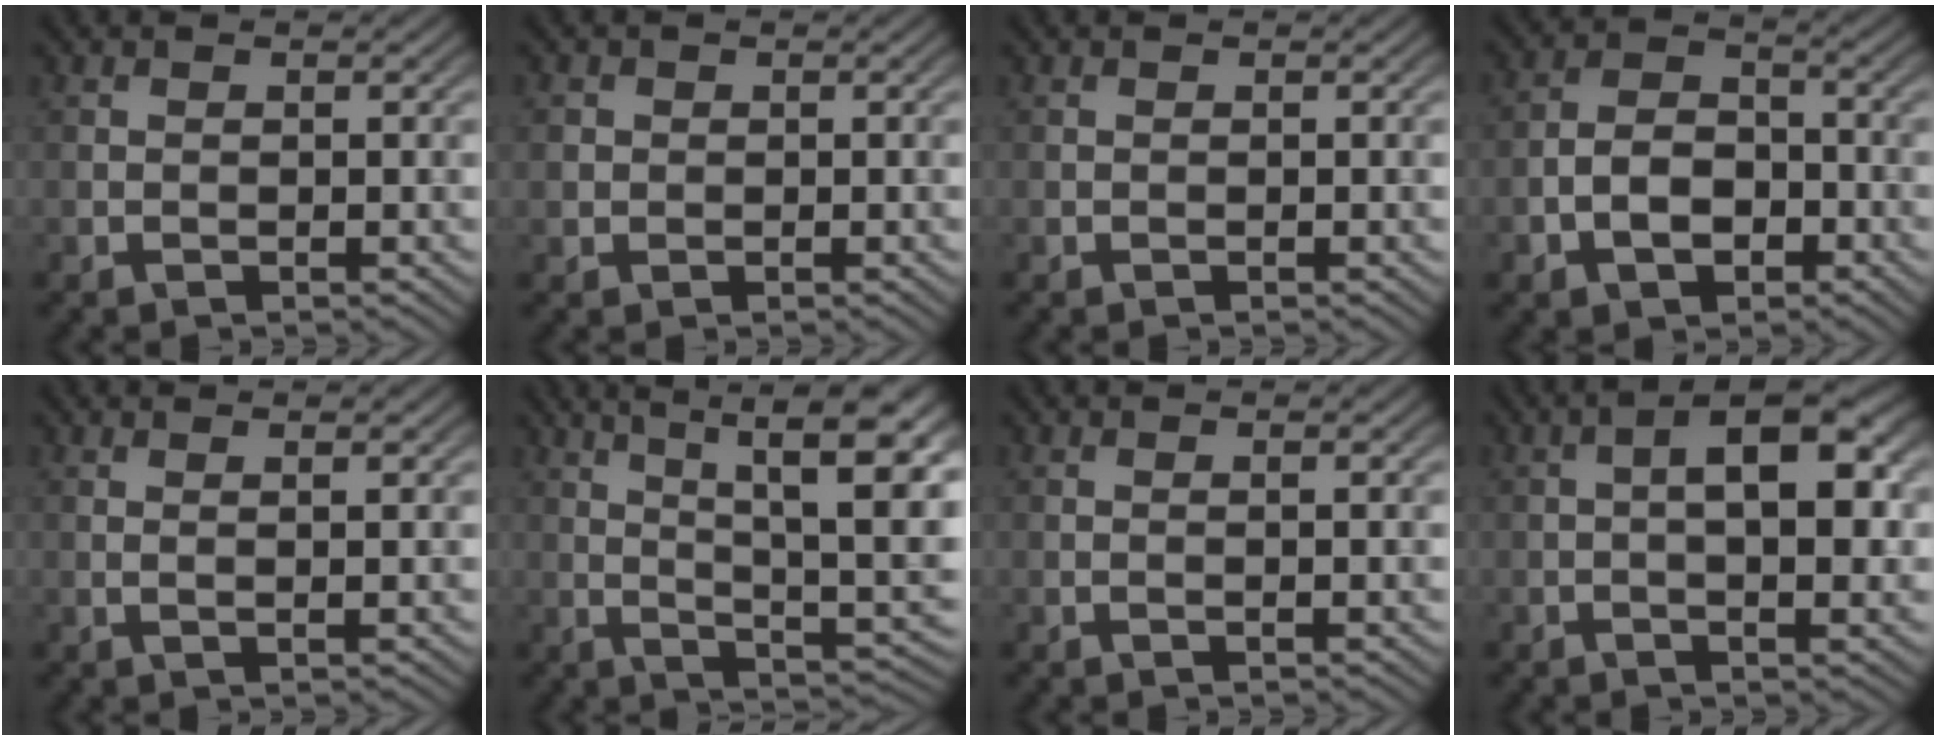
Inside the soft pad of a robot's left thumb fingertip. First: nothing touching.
{"total": 1.5, "force": [0.1, 1.4, 0.3], "torque": [-0.003, -0.006, 0.001]}
{"total": 0.0}
{"total": 5.5, "force": [-2.3, 3.5, 3.5], "torque": [-0.061, 0.003, -0.049]}
{"total": 2.2, "force": [1.0, 0.3, 1.9], "torque": [-0.029, -0.002, 0.014]}
{"total": 14.2, "force": [5.6, 3.8, 12.5], "torque": [-0.190, 0.013, 0.087]}
{"total": 1.1, "force": [0.3, 0.0, 1.1], "torque": [-0.023, 0.003, 0.001]}
{"total": 8.5, "force": [0.4, 3.0, 8.0], "torque": [-0.116, 0.014, 0.002]}